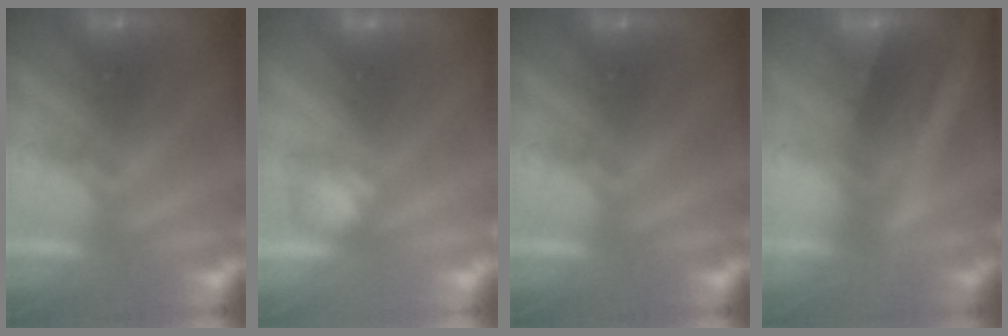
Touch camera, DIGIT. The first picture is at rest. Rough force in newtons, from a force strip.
{"total": 3.7}
{"total": 0.0}
{"total": 2.1}